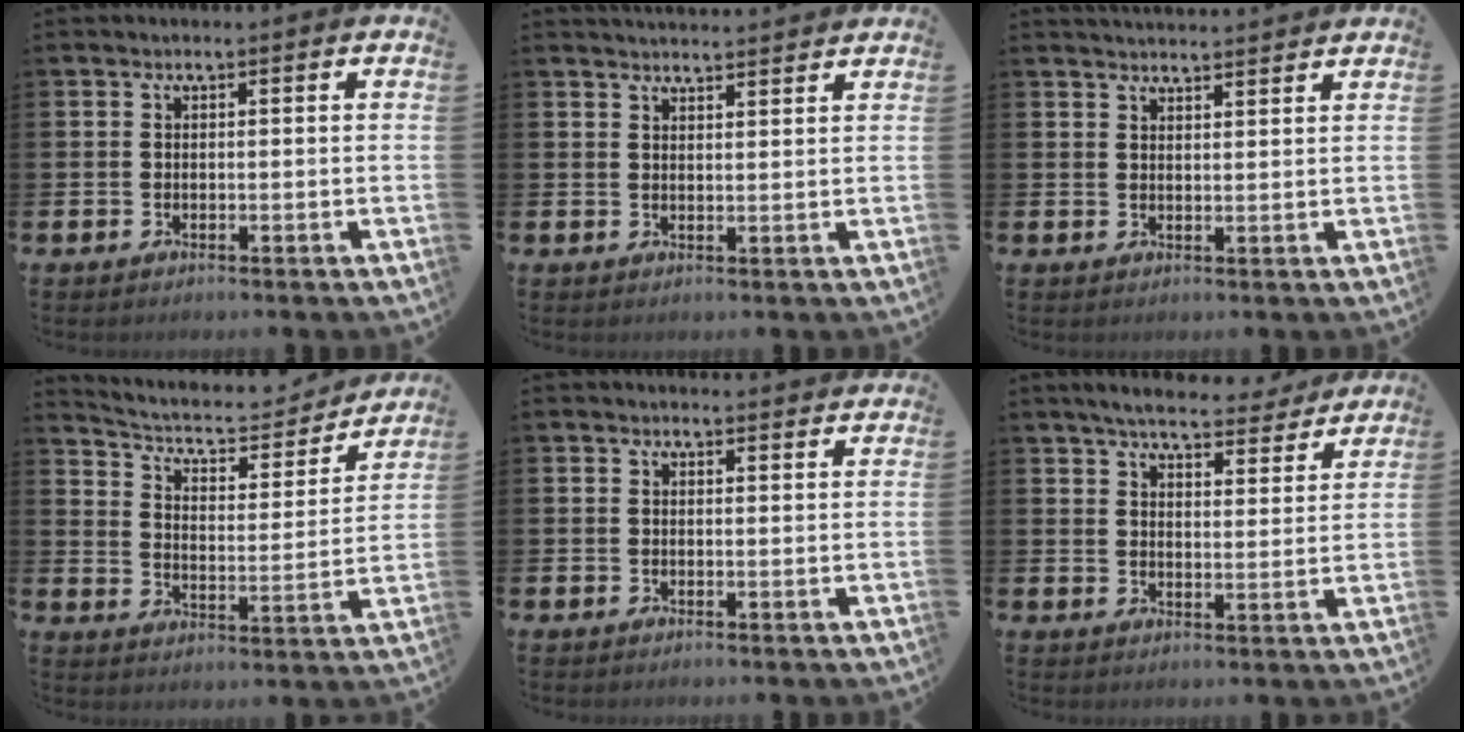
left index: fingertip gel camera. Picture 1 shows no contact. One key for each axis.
{"total": 2.7, "fx": 2.7, "fy": 0.0, "fz": 0.0, "tx": 0.000, "ty": -0.016, "tz": 0.049}
{"total": 2.8, "fx": 2.8, "fy": -0.1, "fz": 0.0, "tx": -0.001, "ty": -0.016, "tz": 0.050}
{"total": 6.3, "fx": 5.6, "fy": 2.1, "fz": 1.9, "tx": -0.063, "ty": -0.043, "tz": 0.090}
{"total": 1.3, "fx": 1.3, "fy": 0.1, "fz": 0.0, "tx": 0.007, "ty": -0.007, "tz": 0.022}
{"total": 5.8, "fx": 5.5, "fy": 1.0, "fz": 1.5, "tx": -0.035, "ty": -0.035, "tz": 0.094}